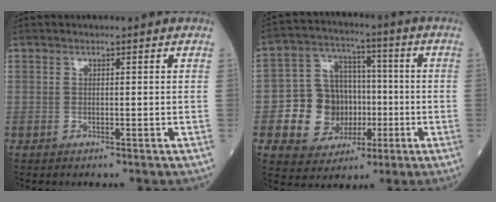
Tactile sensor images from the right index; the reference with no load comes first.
{"total": 11.8, "force": [-2.1, 9.9, 5.9], "torque": [-0.113, 0.037, -0.024]}